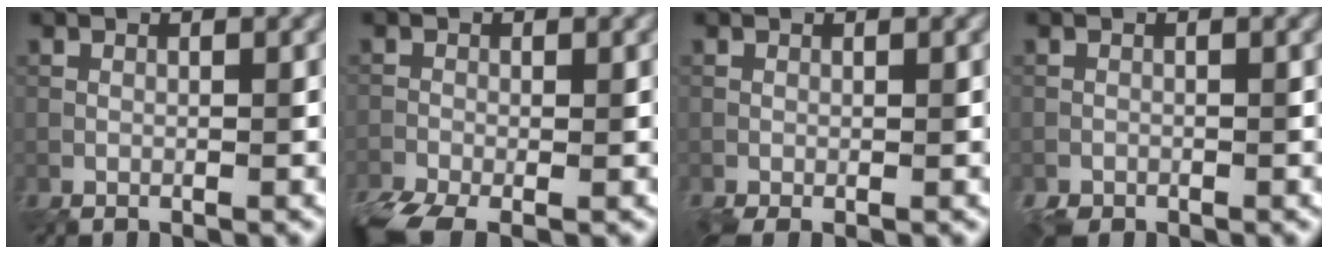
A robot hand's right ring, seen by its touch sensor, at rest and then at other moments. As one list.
[{"total": 5.2, "force": [-3.6, 1.9, 3.2], "torque": [-0.073, -0.020, -0.070]}, {"total": 1.4, "force": [-0.6, 0.4, 1.1], "torque": [-0.026, -0.007, -0.012]}, {"total": 1.7, "force": [-1.4, 0.8, 0.5], "torque": [-0.011, -0.006, -0.027]}]